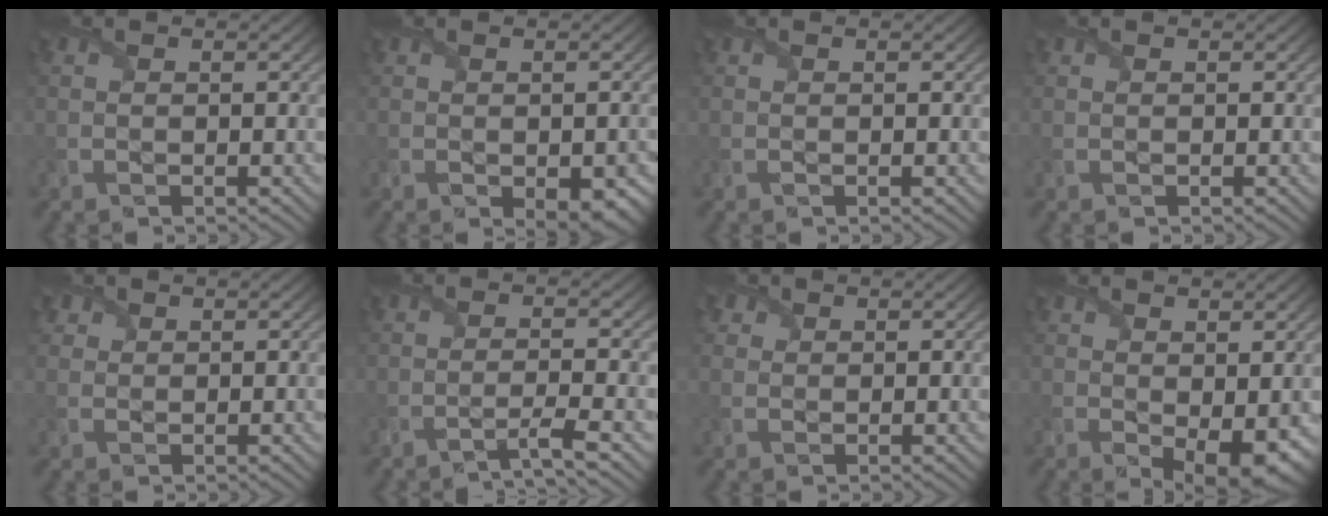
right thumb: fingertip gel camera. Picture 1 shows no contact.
{"total": 4.4, "force": [-1.8, 2.3, 3.2], "torque": [-0.044, -0.022, -0.013]}
{"total": 0.0}
{"total": 0.0}
{"total": 2.1, "force": [1.3, 1.6, 0.6], "torque": [-0.019, -0.004, 0.028]}
{"total": 2.9, "force": [-2.0, 0.0, 2.1], "torque": [-0.033, 0.003, -0.054]}
{"total": 2.5, "force": [1.4, 1.8, 0.8], "torque": [-0.027, -0.003, 0.028]}
{"total": 5.0, "force": [-0.3, 2.5, 4.3], "torque": [-0.077, -0.021, 0.008]}